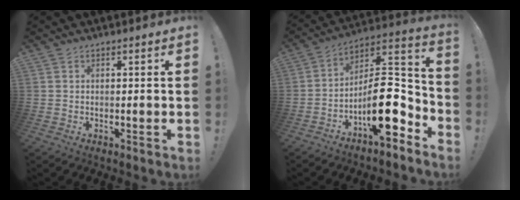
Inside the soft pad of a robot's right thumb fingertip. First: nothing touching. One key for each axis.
{"total": 18.5, "fx": -5.8, "fy": 7.9, "fz": 15.7, "tx": -0.247, "ty": 0.031, "tz": -0.086}